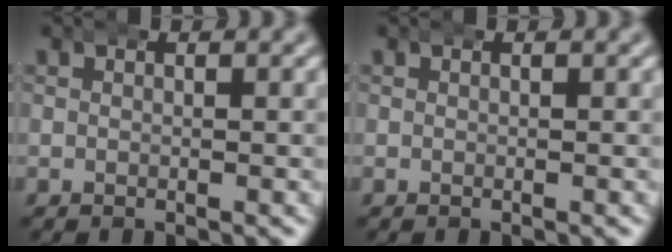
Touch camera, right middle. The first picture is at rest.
{"total": 0.0}